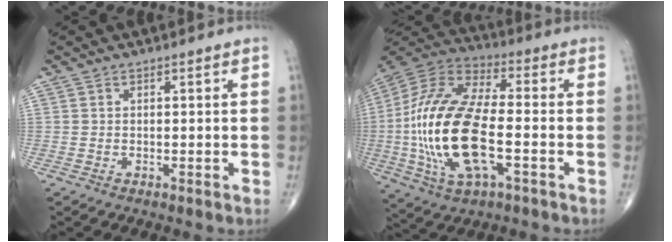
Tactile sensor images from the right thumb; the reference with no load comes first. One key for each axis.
{"total": 23.3, "fx": -3.9, "fy": 10.0, "fz": 20.7, "tx": -0.448, "ty": 0.016, "tz": -0.067}